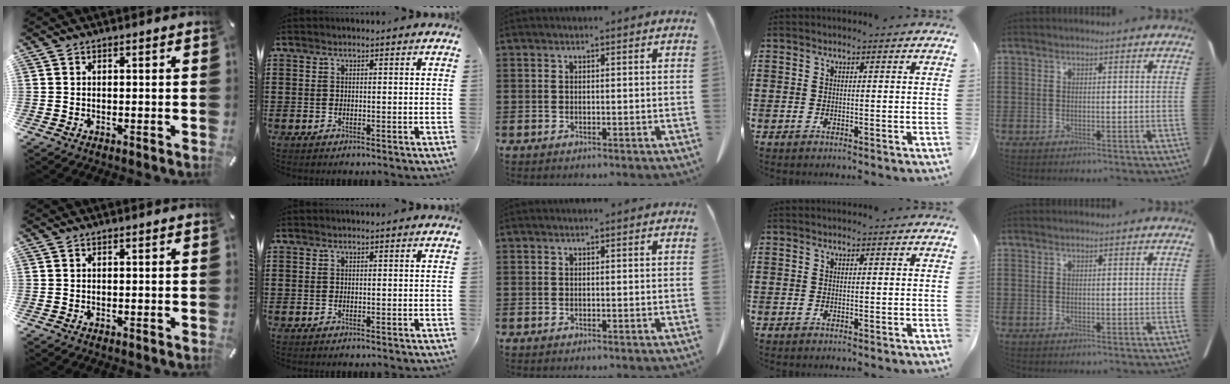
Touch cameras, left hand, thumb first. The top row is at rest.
{}